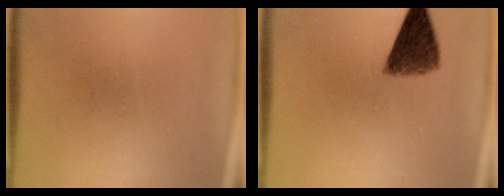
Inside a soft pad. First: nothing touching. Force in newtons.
{"total": 7.5}